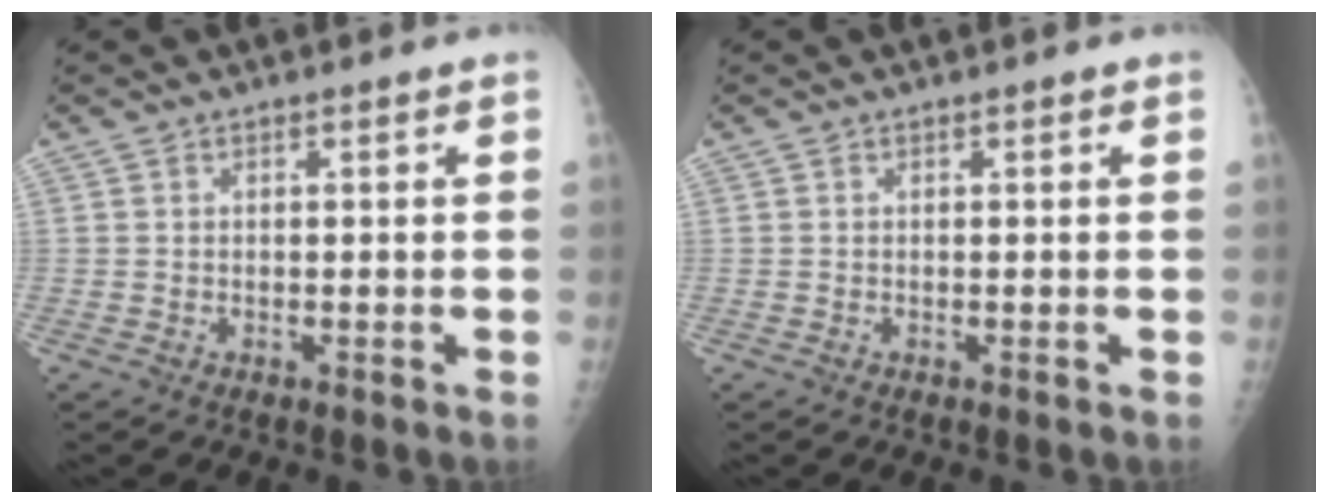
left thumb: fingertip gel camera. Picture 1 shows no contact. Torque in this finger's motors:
{"motor_torque": [-0.06, -0.01, -0.12, -0.05, -0.01]}